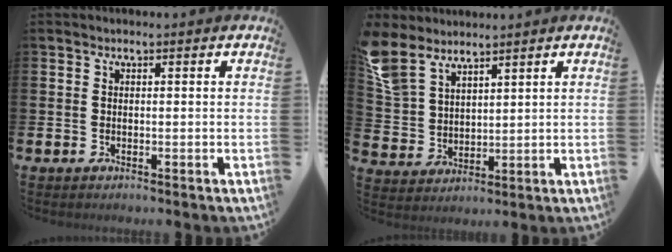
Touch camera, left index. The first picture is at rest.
{"total": 7.0, "force": [6.0, 3.1, 2.0], "torque": [-0.055, -0.017, 0.113]}